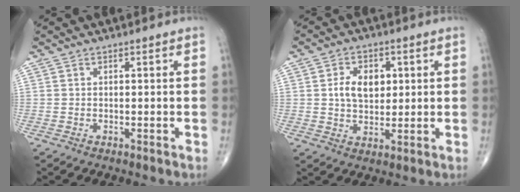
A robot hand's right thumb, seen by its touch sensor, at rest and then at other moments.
{"total": 7.4, "force": [1.4, 5.0, 5.3], "torque": [-0.069, -0.003, 0.023]}